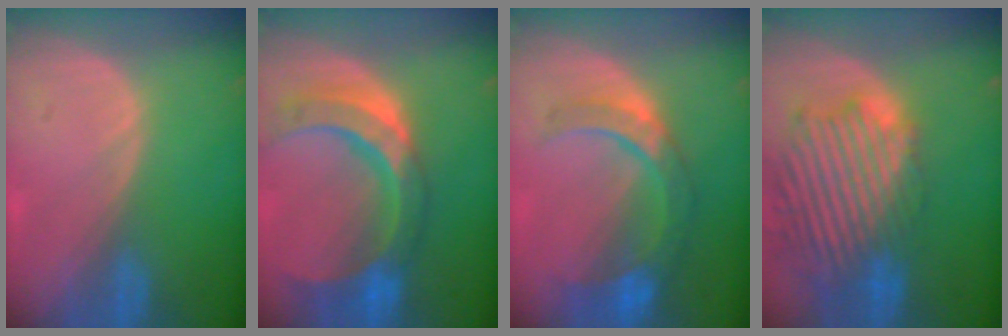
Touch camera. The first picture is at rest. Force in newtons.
{"total": 11.6, "press": 9.8, "slide": 6.2}
{"total": 8.9, "press": 7.8, "slide": 4.2}
{"total": 14.0, "press": 11.9, "slide": 7.2}